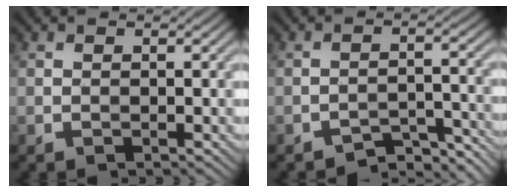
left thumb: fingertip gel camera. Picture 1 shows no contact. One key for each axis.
{"total": 4.9, "fx": -4.4, "fy": 1.1, "fz": 1.7, "tx": -0.025, "ty": 0.004, "tz": -0.066}